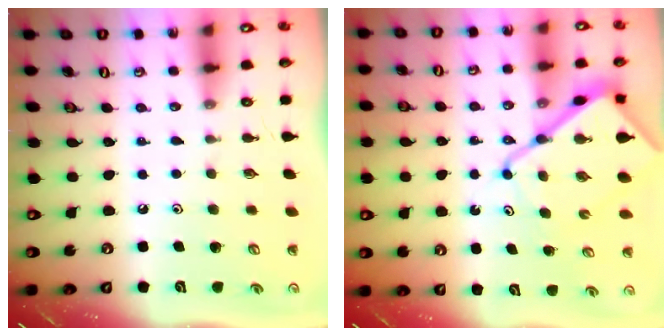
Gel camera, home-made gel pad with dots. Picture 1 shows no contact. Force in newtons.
{"total": 14.7, "press": 14.6, "slide": 1.8}